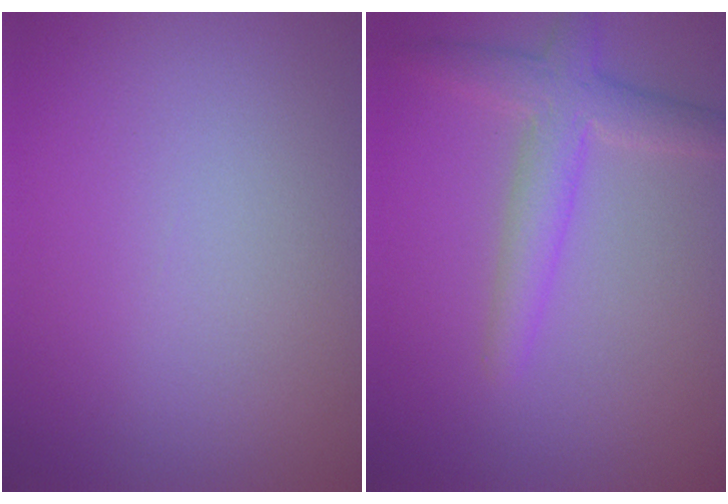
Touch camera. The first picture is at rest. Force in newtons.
{"total": 3.7, "press": 3.7, "slide": 0.1}